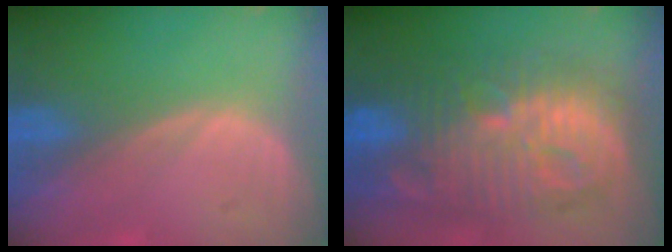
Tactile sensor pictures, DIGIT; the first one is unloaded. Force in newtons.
{"total": 13.8, "press": 13.7, "slide": 1.3}